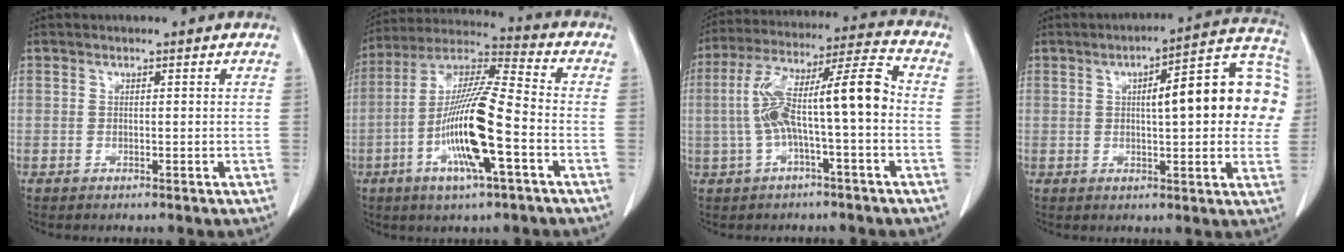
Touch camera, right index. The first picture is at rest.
{"total": 15.6, "force": [-4.5, 1.4, 14.9], "torque": [-0.293, -0.004, -0.086]}
{"total": 13.4, "force": [-1.2, 1.9, 13.2], "torque": [-0.245, 0.047, -0.020]}
{"total": 17.3, "force": [2.5, 4.1, 16.6], "torque": [-0.212, 0.039, 0.027]}